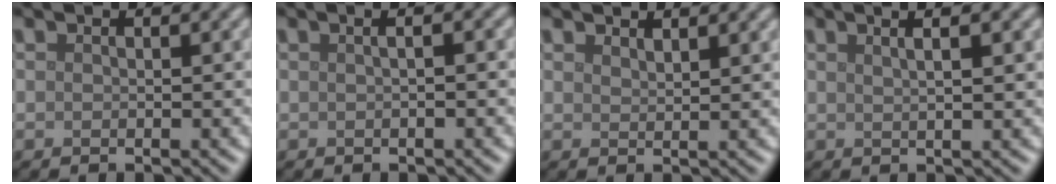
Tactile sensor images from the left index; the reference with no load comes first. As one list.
[{"total": 2.3, "force": [0.6, 1.1, 1.9], "torque": [-0.010, 0.006, -0.012]}, {"total": 1.6, "force": [1.6, 0.2, 0.4], "torque": [-0.005, 0.004, 0.028]}, {"total": 4.4, "force": [2.2, 1.8, 3.4], "torque": [-0.018, 0.023, 0.001]}]